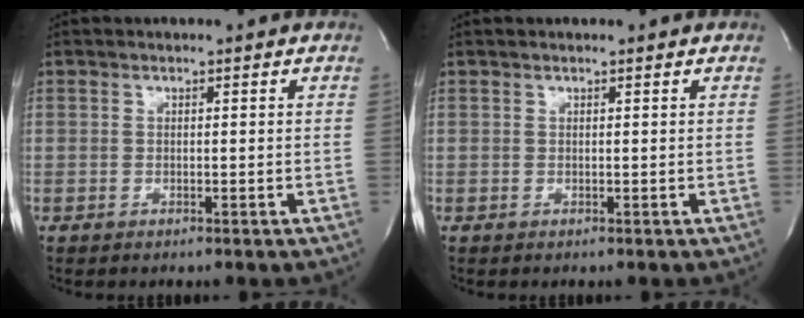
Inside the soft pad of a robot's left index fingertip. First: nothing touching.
{"total": 0.8, "force": [0.7, 0.0, 0.3], "torque": [-0.010, 0.005, 0.010]}